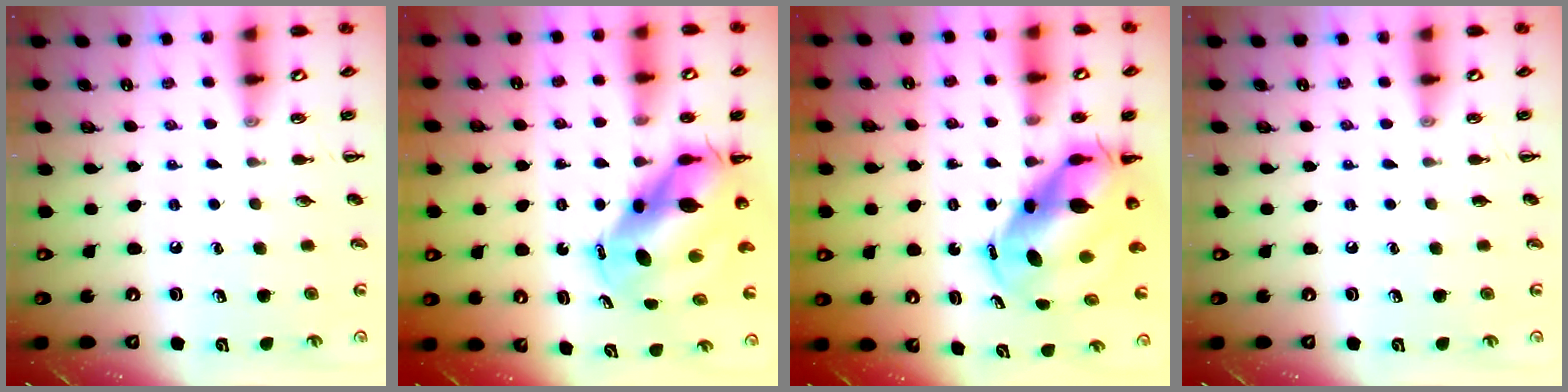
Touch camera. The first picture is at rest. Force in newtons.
{"total": 11.1, "press": 10.6, "slide": 3.5}
{"total": 9.2, "press": 8.9, "slide": 2.2}
{"total": 0.0}